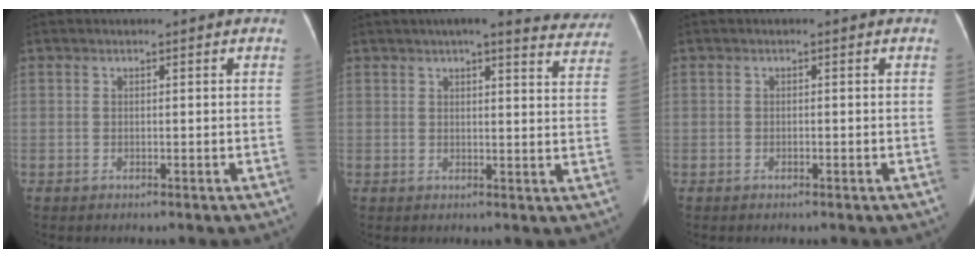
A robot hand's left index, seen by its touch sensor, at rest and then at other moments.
{"total": 13.0, "force": [11.7, 2.5, 5.1], "torque": [-0.033, -0.004, 0.114]}
{"total": 0.5, "force": [-0.5, 0.1, 0.2], "torque": [-0.006, -0.004, -0.007]}